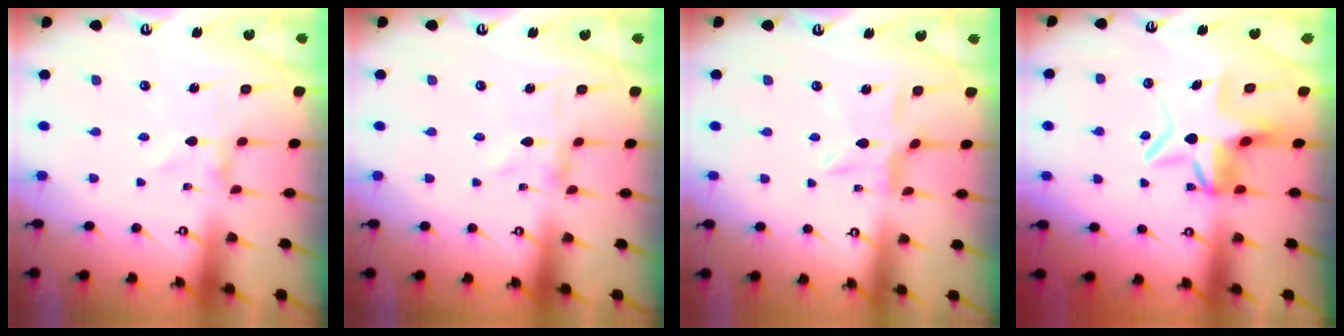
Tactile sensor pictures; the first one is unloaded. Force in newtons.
{"total": 0.7, "press": 0.7, "slide": 0.2}
{"total": 6.5, "press": 6.5, "slide": 0.6}
{"total": 10.3, "press": 10.3, "slide": 1.0}